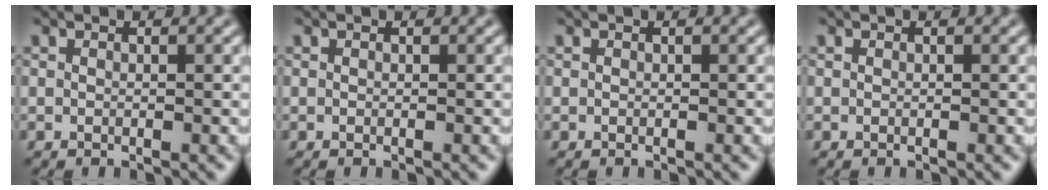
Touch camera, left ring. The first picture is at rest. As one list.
[{"total": 0.0}, {"total": 0.0}, {"total": 0.0}]